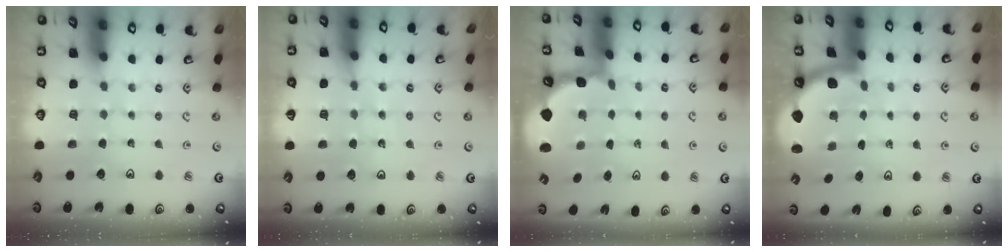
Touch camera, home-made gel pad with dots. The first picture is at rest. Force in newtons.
{"total": 4.9, "press": 4.8, "slide": 1.0}
{"total": 1.8, "press": 1.7, "slide": 0.5}
{"total": 1.8, "press": 1.8, "slide": 0.3}